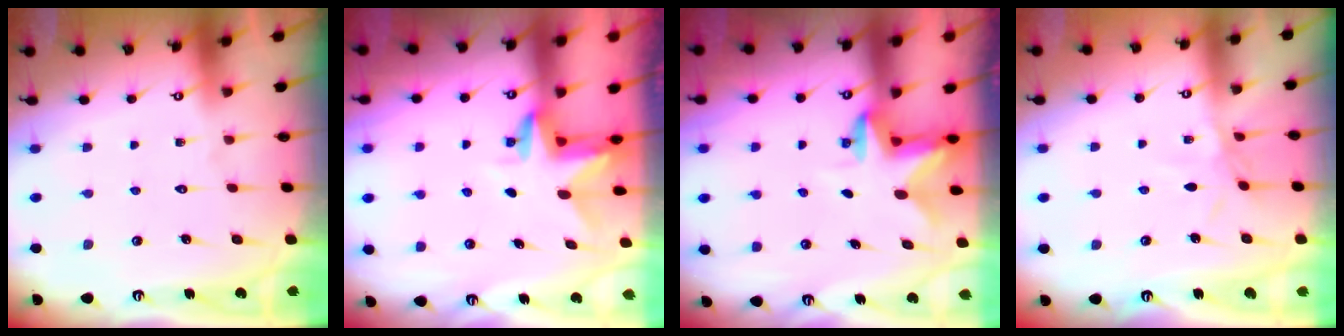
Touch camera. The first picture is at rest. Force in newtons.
{"total": 2.9, "press": 2.9, "slide": 0.2}
{"total": 2.5, "press": 2.5, "slide": 0.5}
{"total": 4.6, "press": 4.6, "slide": 0.4}